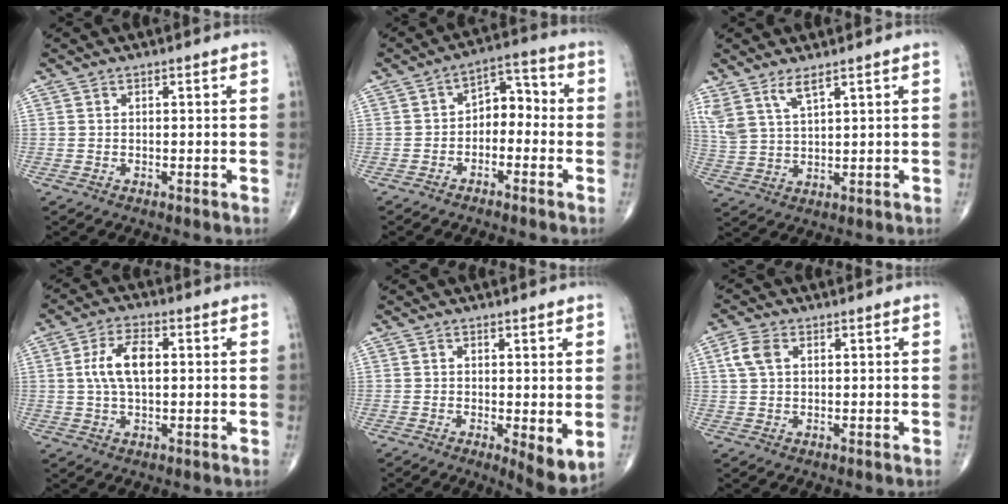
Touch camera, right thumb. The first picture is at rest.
{"total": 6.6, "force": [-1.8, 4.4, 4.5], "torque": [-0.042, 0.044, -0.042]}
{"total": 6.1, "force": [4.3, 1.6, 4.0], "torque": [-0.090, -0.018, 0.094]}
{"total": 7.8, "force": [1.0, 3.9, 6.7], "torque": [-0.132, 0.011, 0.015]}
{"total": 5.3, "force": [-0.4, 1.6, 5.1], "torque": [-0.070, -0.017, -0.006]}
{"total": 4.2, "force": [1.3, 2.7, 3.0], "torque": [-0.069, 0.009, 0.024]}